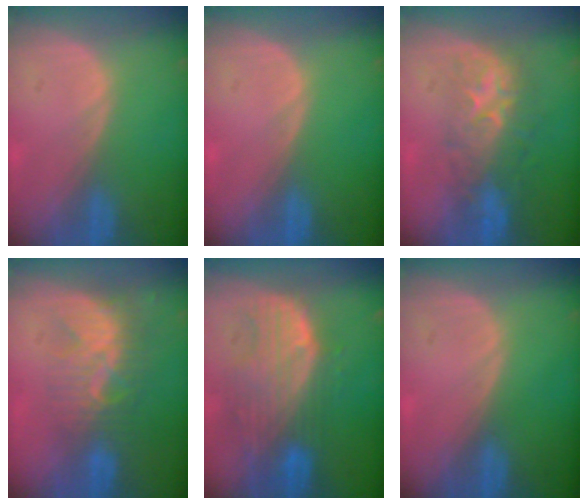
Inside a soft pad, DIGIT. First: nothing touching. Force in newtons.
{"total": 0.0}
{"total": 8.0, "press": 7.8, "slide": 2.1}
{"total": 8.9, "press": 7.6, "slide": 4.5}
{"total": 9.9, "press": 8.7, "slide": 4.8}
{"total": 0.0}